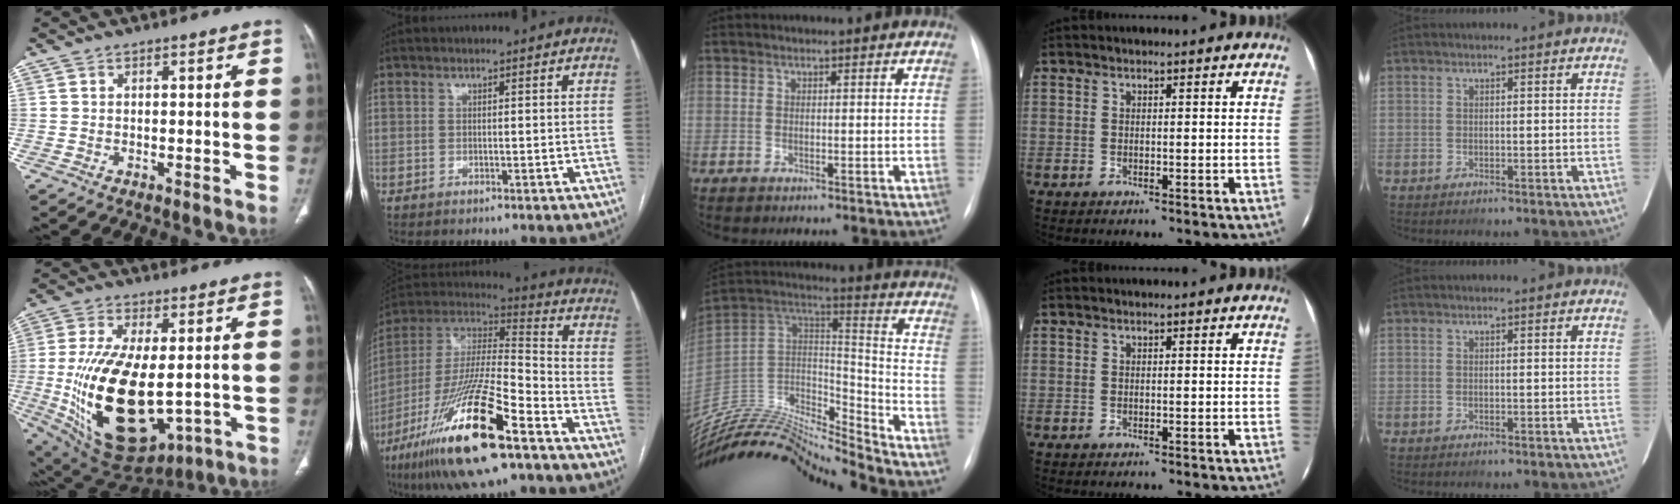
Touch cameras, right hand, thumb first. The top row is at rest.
{"thumb": {"total": 23.5, "force": [-2.5, 11.8, 20.1], "torque": [-0.388, -0.026, -0.010]}, "index": {"total": 25.2, "force": [-14.0, 4.4, 20.5], "torque": [-0.404, -0.043, -0.252]}, "middle": {"total": 21.7, "force": [-20.8, 0.6, 6.3], "torque": [-0.127, 0.030, -0.363]}}